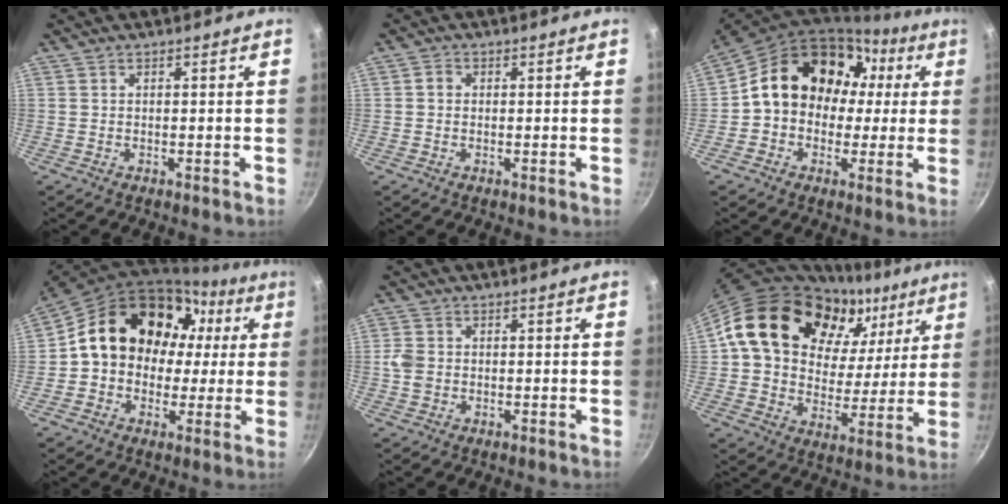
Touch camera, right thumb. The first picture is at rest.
{"total": 1.4, "force": [0.0, 1.2, 0.6], "torque": [-0.011, 0.006, -0.002]}
{"total": 18.2, "force": [2.3, 14.7, 10.4], "torque": [-0.136, 0.054, 0.029]}
{"total": 19.1, "force": [2.9, 15.6, 10.6], "torque": [-0.143, 0.053, 0.042]}
{"total": 3.0, "force": [-0.3, 2.5, 1.6], "torque": [-0.030, 0.007, -0.009]}
{"total": 26.1, "force": [12.5, 17.5, 14.9], "torque": [-0.224, -0.018, 0.209]}